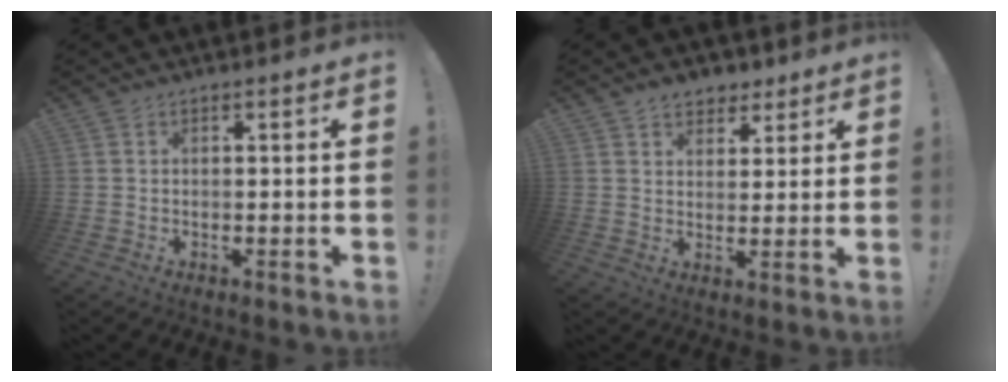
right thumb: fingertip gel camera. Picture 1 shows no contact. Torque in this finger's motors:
{"motor_torque": [0.63, 0.87, 0.10, -0.10, 0.00]}